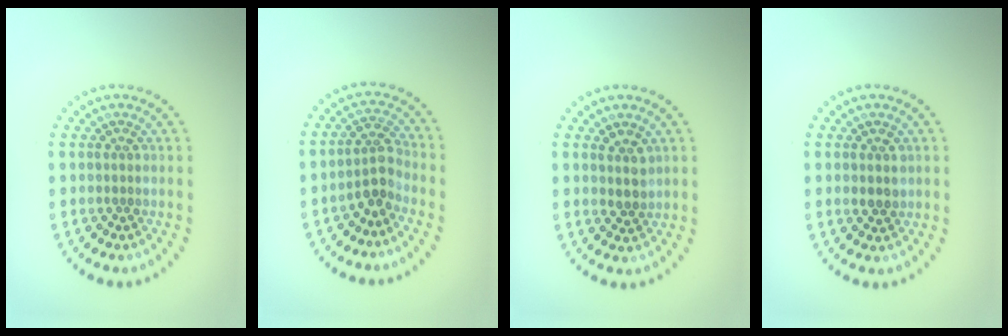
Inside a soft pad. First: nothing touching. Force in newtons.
{"total": 2.5, "press": 2.0, "slide": 1.6}
{"total": 1.8, "press": 1.7, "slide": 0.8}
{"total": 1.8, "press": 1.7, "slide": 0.6}